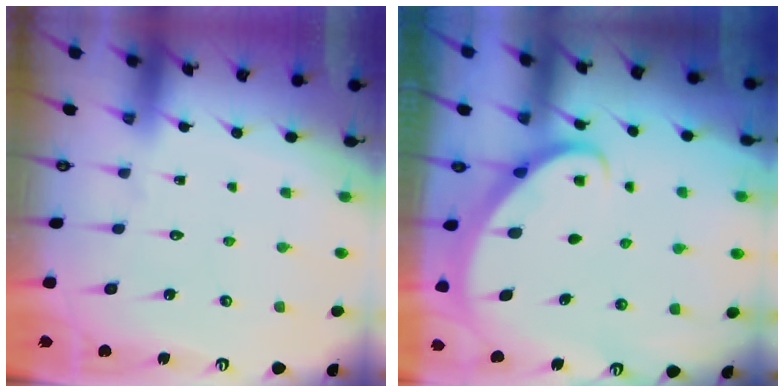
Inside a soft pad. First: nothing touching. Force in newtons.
{"total": 2.8, "press": 2.8, "slide": 0.2}